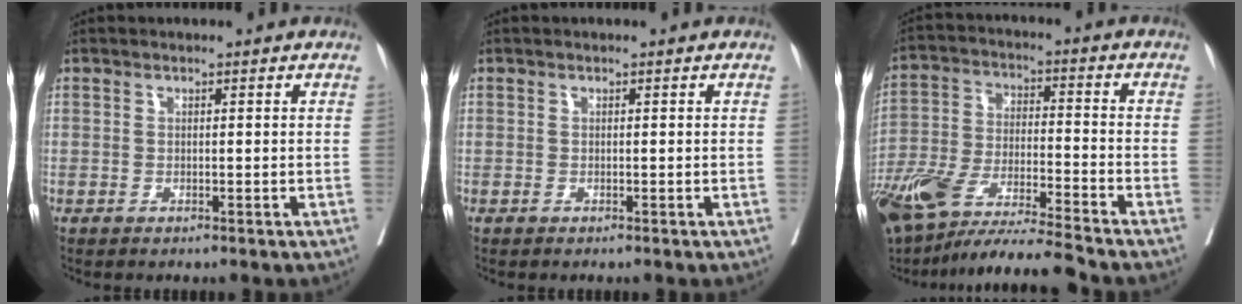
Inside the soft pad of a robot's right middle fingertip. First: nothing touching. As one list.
[{"total": 0.0}, {"total": 17.2, "force": [-14.5, 0.2, 9.2], "torque": [-0.196, -0.030, -0.265]}]